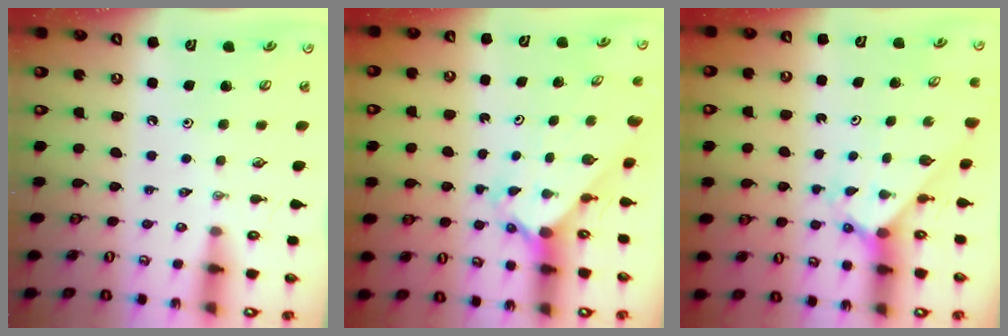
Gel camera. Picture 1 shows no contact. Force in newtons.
{"total": 2.5, "press": 2.5, "slide": 0.3}
{"total": 2.5, "press": 2.5, "slide": 0.2}